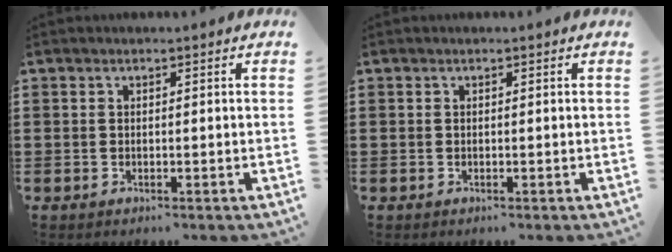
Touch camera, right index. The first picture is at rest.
{"total": 0.0}